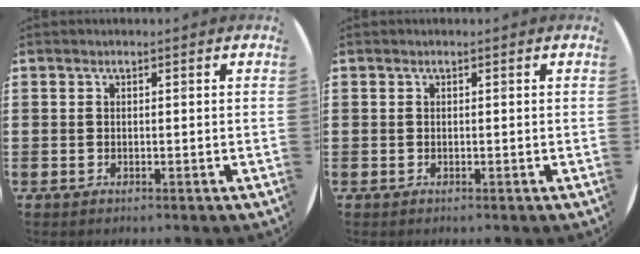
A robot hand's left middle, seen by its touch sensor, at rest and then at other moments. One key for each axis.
{"total": 0.0}